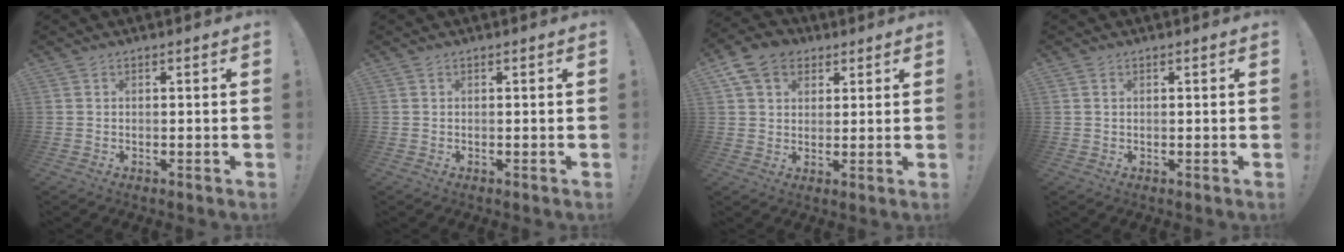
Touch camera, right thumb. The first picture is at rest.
{"total": 0.0}
{"total": 10.6, "force": [4.9, 7.9, 5.0], "torque": [-0.087, -0.009, 0.099]}
{"total": 0.8, "force": [0.4, 0.6, 0.4], "torque": [-0.015, 0.005, 0.009]}